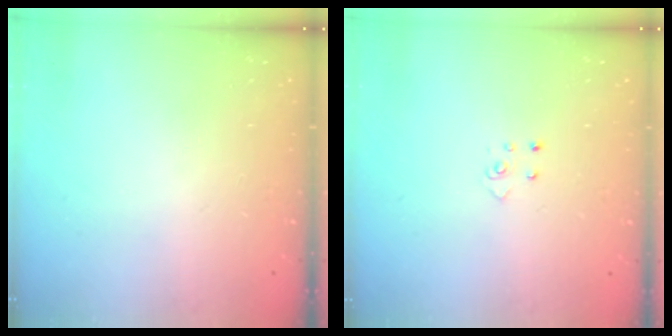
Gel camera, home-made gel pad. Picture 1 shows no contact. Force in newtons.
{"total": 2.6, "press": 2.6, "slide": 0.3}